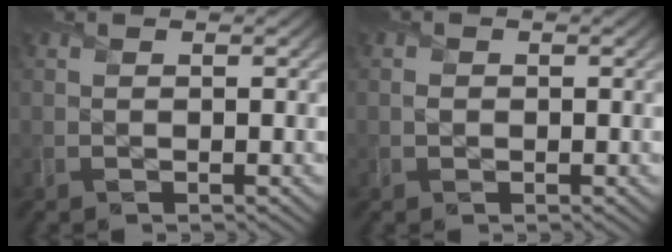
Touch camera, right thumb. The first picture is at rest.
{"total": 0.5, "force": [-0.1, 0.5, 0.0], "torque": [0.003, -0.004, -0.001]}